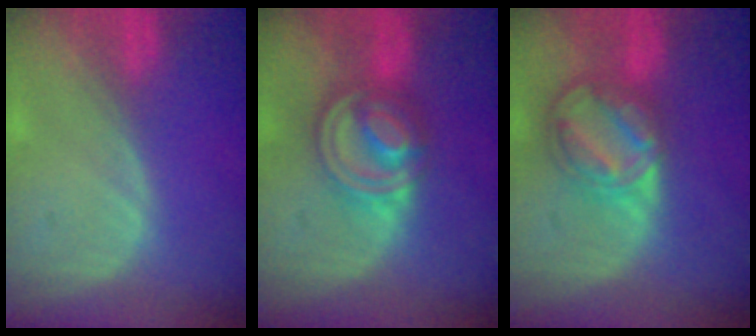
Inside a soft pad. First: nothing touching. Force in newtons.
{"total": 8.2, "press": 7.0, "slide": 4.4}
{"total": 8.6, "press": 7.2, "slide": 4.6}